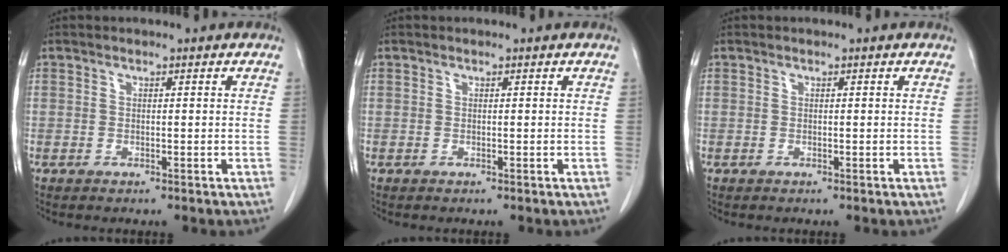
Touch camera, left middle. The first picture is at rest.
{"total": 0.0}
{"total": 0.0}